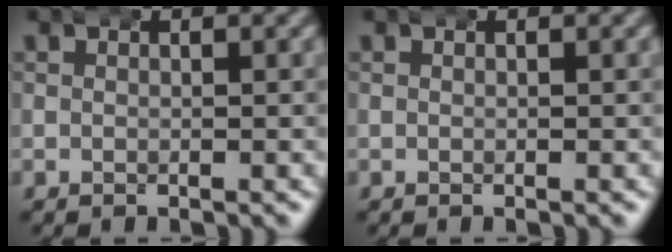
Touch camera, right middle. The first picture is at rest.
{"total": 0.0}